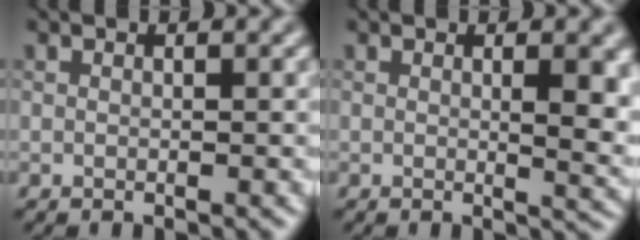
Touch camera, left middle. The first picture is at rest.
{"total": 4.2, "force": [0.7, 1.2, 3.9], "torque": [-0.045, -0.002, 0.013]}